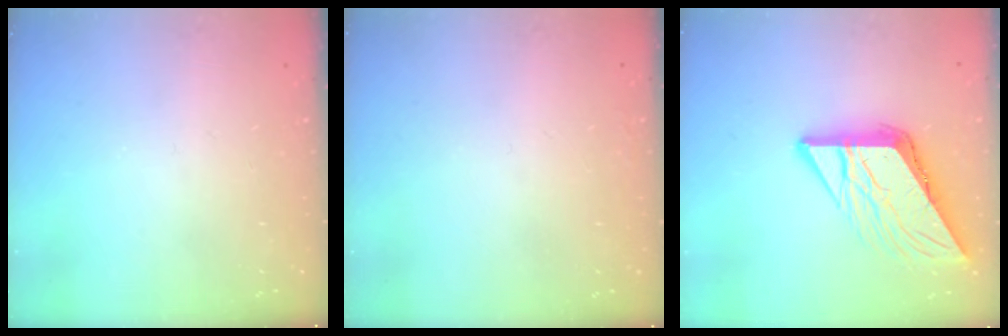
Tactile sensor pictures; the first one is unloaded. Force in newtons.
{"total": 1.6, "press": 1.5, "slide": 0.1}
{"total": 11.2, "press": 11.2, "slide": 1.1}